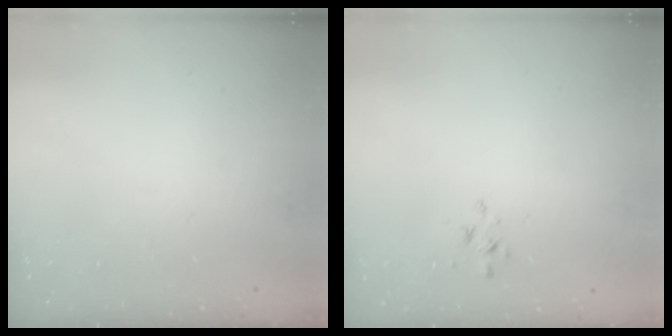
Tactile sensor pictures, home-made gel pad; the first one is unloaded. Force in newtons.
{"total": 1.9, "press": 1.8, "slide": 0.7}